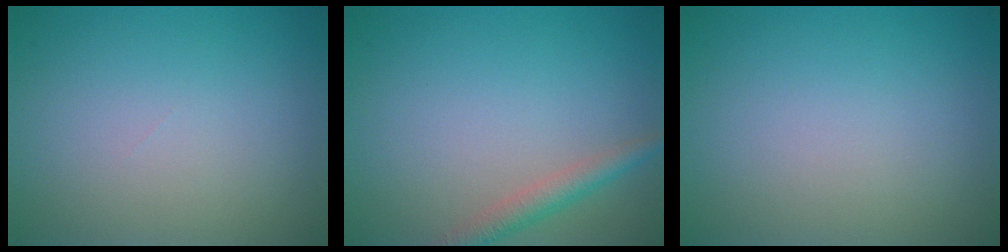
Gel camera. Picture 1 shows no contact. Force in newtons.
{"total": 2.3, "press": 2.3, "slide": 0.1}
{"total": 0.0}